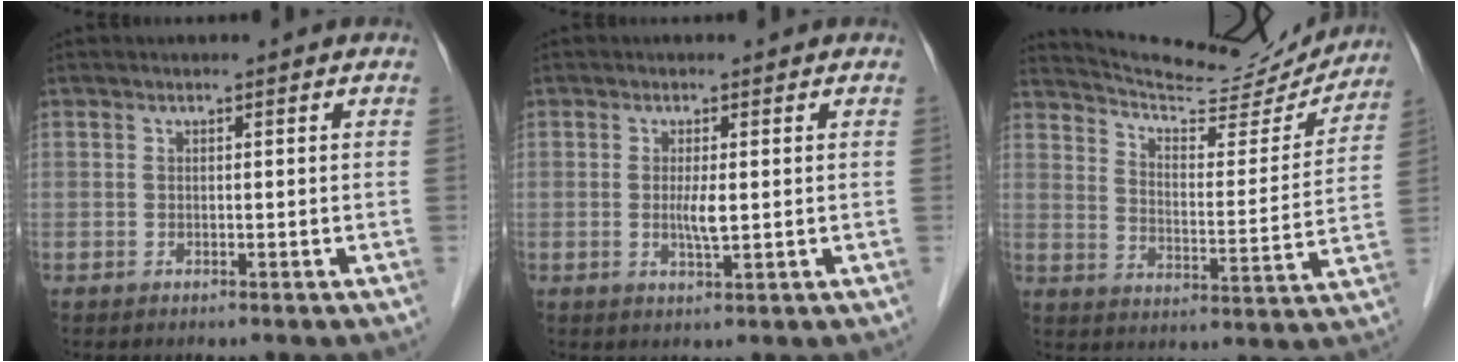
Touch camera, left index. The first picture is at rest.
{"total": 2.5, "force": [-0.4, 0.2, 2.4], "torque": [-0.051, -0.010, -0.006]}
{"total": 16.8, "force": [16.3, 1.8, 3.4], "torque": [-0.058, -0.041, 0.224]}